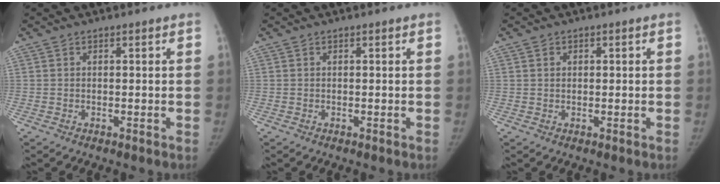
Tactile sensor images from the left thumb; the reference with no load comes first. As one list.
[{"total": 0.0}, {"total": 1.1, "force": [0.3, 0.9, 0.5], "torque": [-0.002, 0.001, 0.005]}]